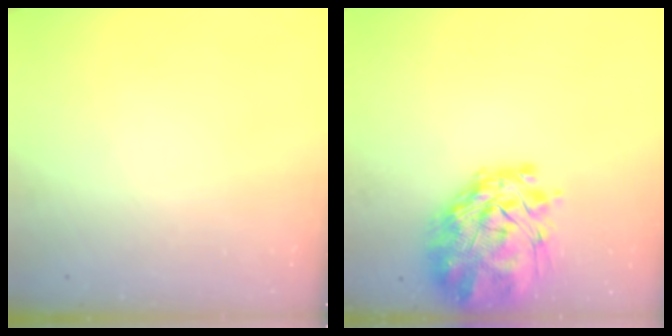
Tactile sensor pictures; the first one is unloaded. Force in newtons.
{"total": 9.0, "press": 8.2, "slide": 3.7}